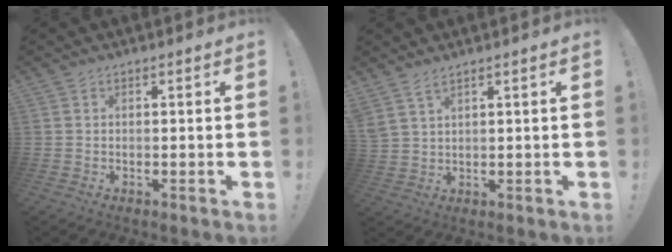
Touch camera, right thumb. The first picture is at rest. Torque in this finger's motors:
{"motor_torque": [-0.28, 2.14, 0.58, -0.07, 0.41]}